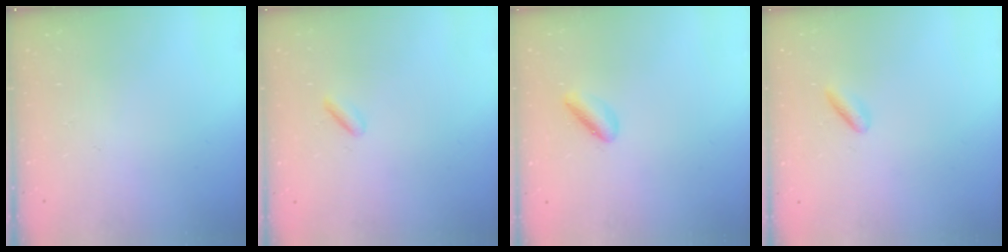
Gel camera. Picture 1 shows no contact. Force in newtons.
{"total": 1.1, "press": 0.9, "slide": 0.7}
{"total": 2.5, "press": 2.5, "slide": 0.5}
{"total": 1.2, "press": 1.0, "slide": 0.6}